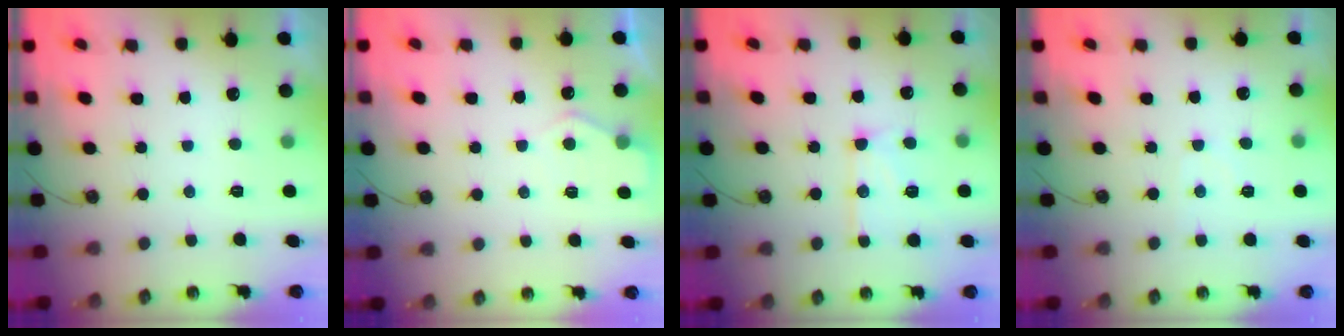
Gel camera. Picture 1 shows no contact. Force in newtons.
{"total": 5.2, "press": 5.2, "slide": 0.4}
{"total": 10.1, "press": 10.1, "slide": 0.7}
{"total": 3.3, "press": 3.3, "slide": 0.5}